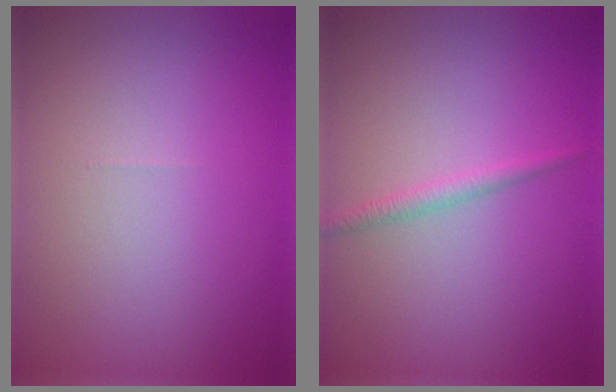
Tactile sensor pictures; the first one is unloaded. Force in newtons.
{"total": 1.2, "press": 1.2, "slide": 0.1}